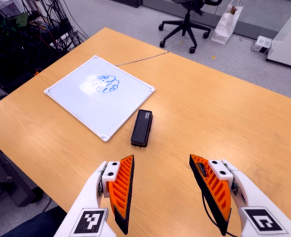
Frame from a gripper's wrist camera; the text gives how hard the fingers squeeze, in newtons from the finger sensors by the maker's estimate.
{"total": 0.0}